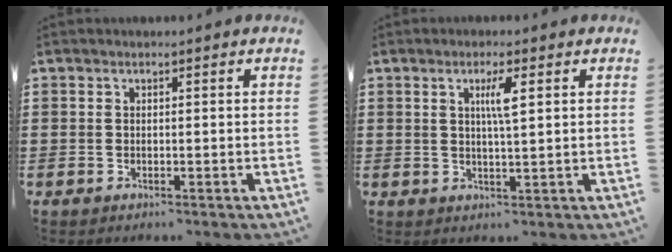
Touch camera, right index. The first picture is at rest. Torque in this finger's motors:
{"motor_torque": [0.35, -0.24, 0.13, 0.04]}